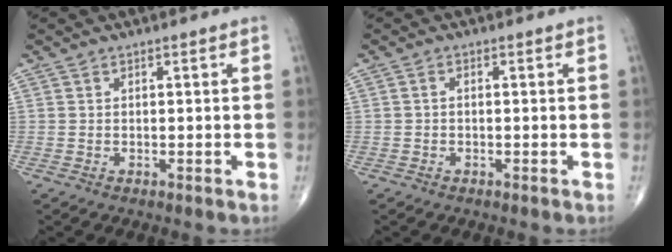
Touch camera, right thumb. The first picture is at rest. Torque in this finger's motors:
{"motor_torque": [-0.12, 0.13, 0.02, 0.06, 0.03]}